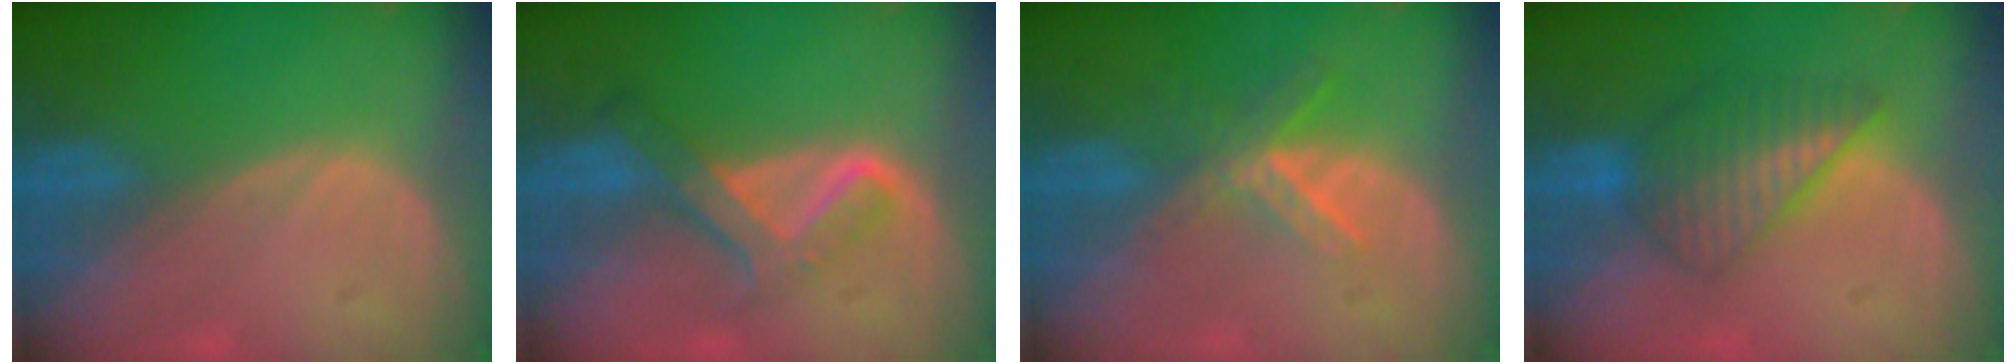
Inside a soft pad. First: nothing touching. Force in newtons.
{"total": 6.7, "press": 5.7, "slide": 3.6}
{"total": 5.8, "press": 5.0, "slide": 2.9}
{"total": 6.3, "press": 6.2, "slide": 0.6}